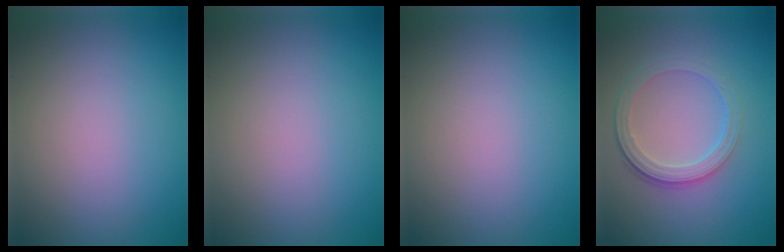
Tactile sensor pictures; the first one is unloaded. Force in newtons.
{"total": 0.0}
{"total": 0.0}
{"total": 4.0, "press": 2.9, "slide": 2.8}